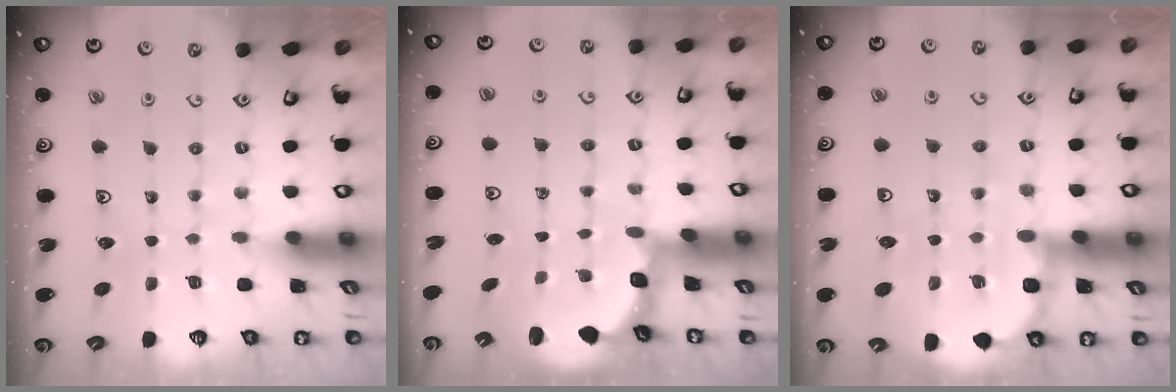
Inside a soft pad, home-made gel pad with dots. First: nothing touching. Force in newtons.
{"total": 2.8, "press": 2.5, "slide": 1.4}
{"total": 9.0, "press": 8.7, "slide": 2.1}